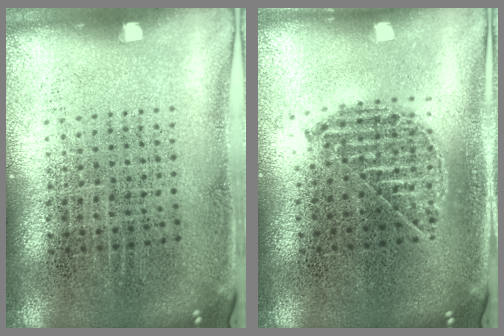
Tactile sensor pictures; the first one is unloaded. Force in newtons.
{"total": 1.0, "press": 0.9, "slide": 0.3}